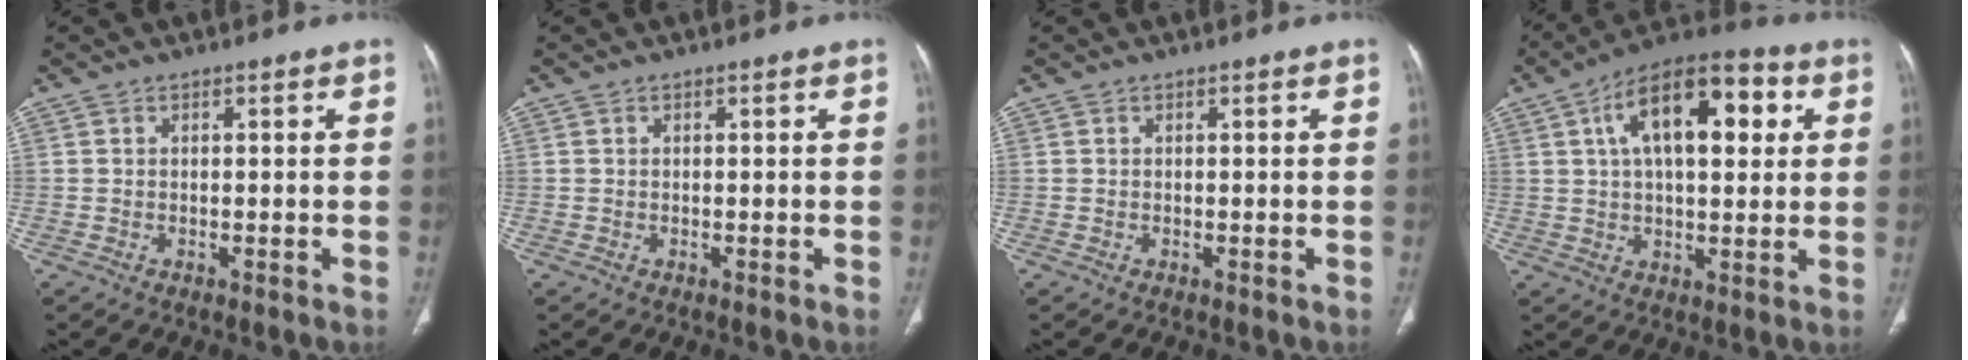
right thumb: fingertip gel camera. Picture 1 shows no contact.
{"total": 0.0}
{"total": 0.0}
{"total": 17.6, "force": [5.2, 8.3, 14.6], "torque": [-0.207, 0.016, 0.075]}